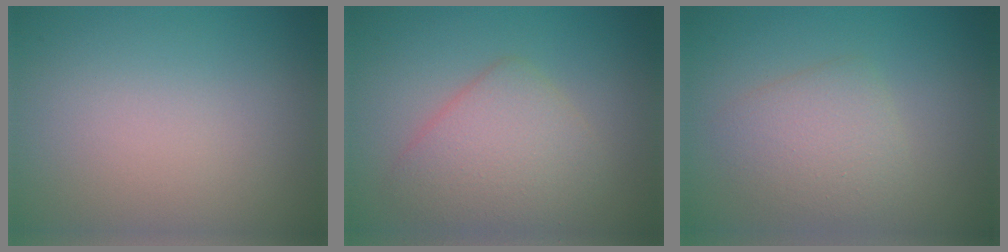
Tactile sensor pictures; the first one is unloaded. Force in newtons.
{"total": 4.0, "press": 4.0, "slide": 0.1}
{"total": 3.0, "press": 3.0, "slide": 0.0}